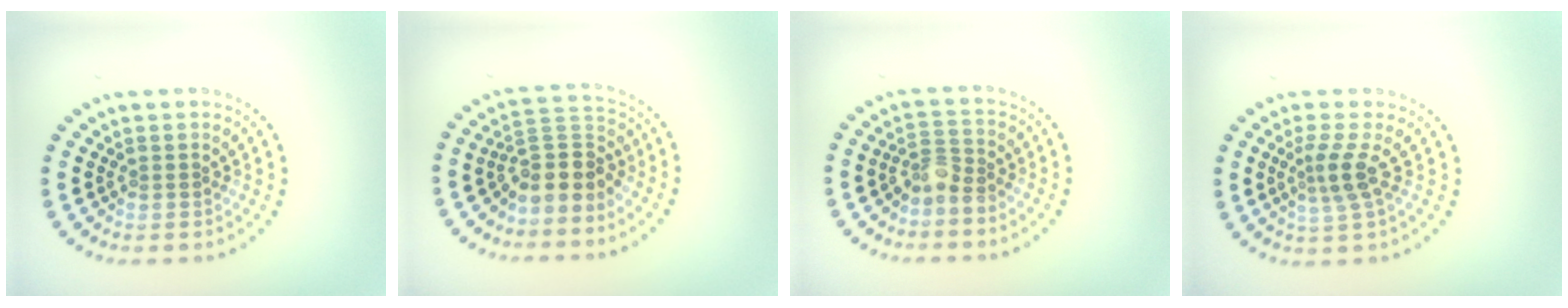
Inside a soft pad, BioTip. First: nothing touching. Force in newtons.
{"total": 4.0, "press": 3.3, "slide": 2.2}
{"total": 2.1, "press": 1.6, "slide": 1.4}
{"total": 2.5, "press": 1.8, "slide": 1.8}